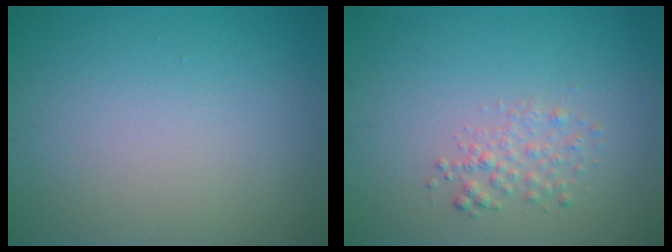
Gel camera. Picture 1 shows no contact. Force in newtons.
{"total": 1.7, "press": 1.7, "slide": 0.1}